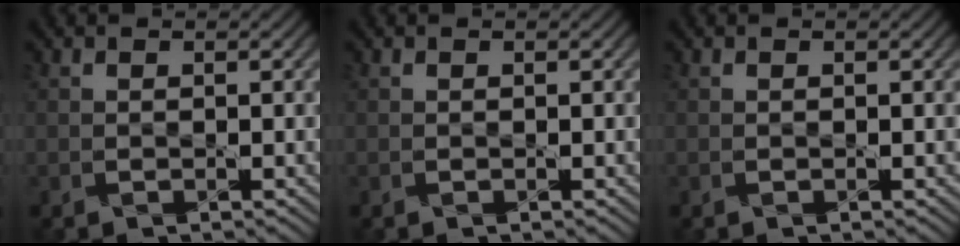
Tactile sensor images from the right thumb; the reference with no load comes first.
{"total": 0.0}
{"total": 0.0}